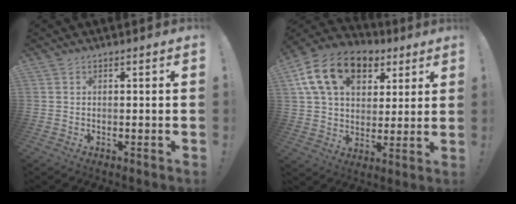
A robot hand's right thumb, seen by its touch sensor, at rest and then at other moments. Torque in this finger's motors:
{"motor_torque": [-0.62, 1.81, 1.17, 0.32, 0.18]}